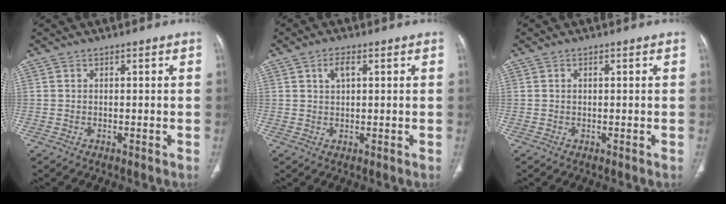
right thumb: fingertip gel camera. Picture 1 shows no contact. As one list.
[{"total": 3.0, "force": [1.2, 1.6, 2.2], "torque": [-0.038, 0.003, 0.022]}, {"total": 0.5, "force": [0.1, 0.3, 0.4], "torque": [-0.012, 0.002, 0.003]}]